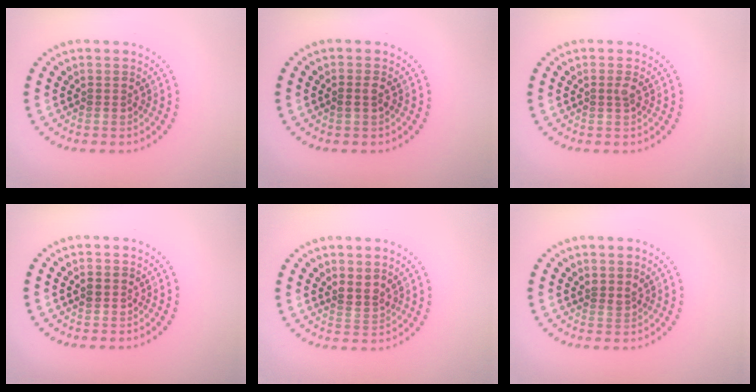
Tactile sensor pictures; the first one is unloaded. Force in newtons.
{"total": 0.8, "press": 0.8, "slide": 0.2}
{"total": 0.8, "press": 0.5, "slide": 0.6}
{"total": 1.1, "press": 1.1, "slide": 0.0}
{"total": 1.6, "press": 1.1, "slide": 1.1}
{"total": 0.8, "press": 0.5, "slide": 0.6}